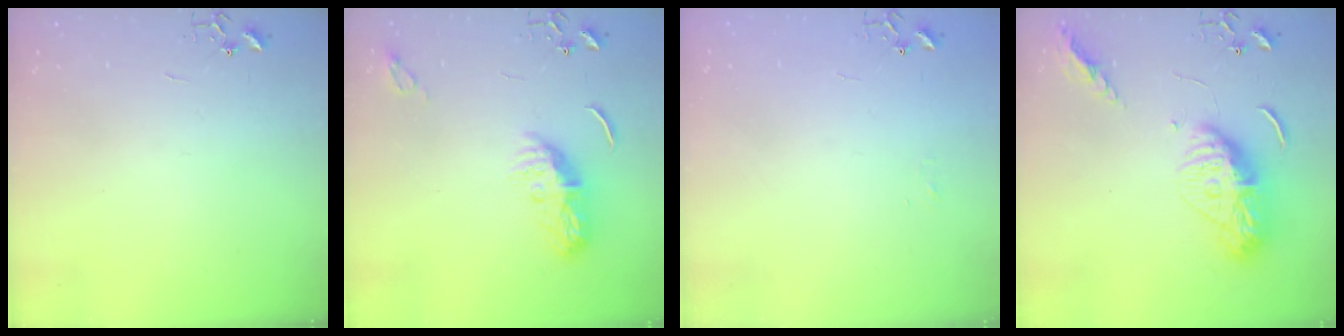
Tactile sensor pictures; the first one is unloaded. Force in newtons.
{"total": 9.1, "press": 9.1, "slide": 0.2}
{"total": 3.8, "press": 3.8, "slide": 0.6}
{"total": 13.5, "press": 13.5, "slide": 1.2}